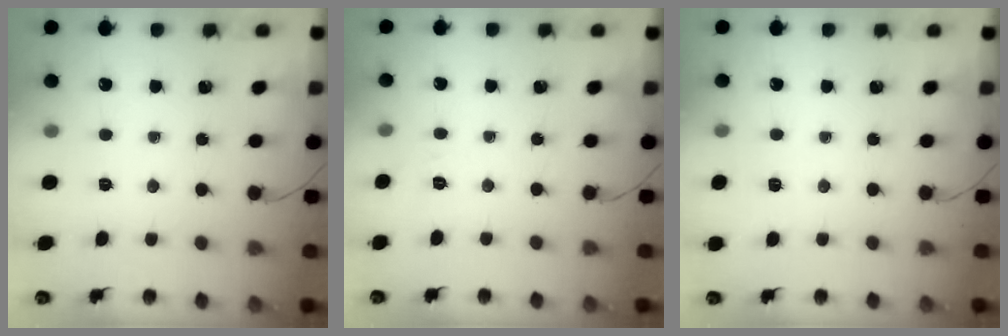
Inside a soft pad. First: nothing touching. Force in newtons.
{"total": 2.2, "press": 1.6, "slide": 1.6}
{"total": 1.9, "press": 0.9, "slide": 1.7}